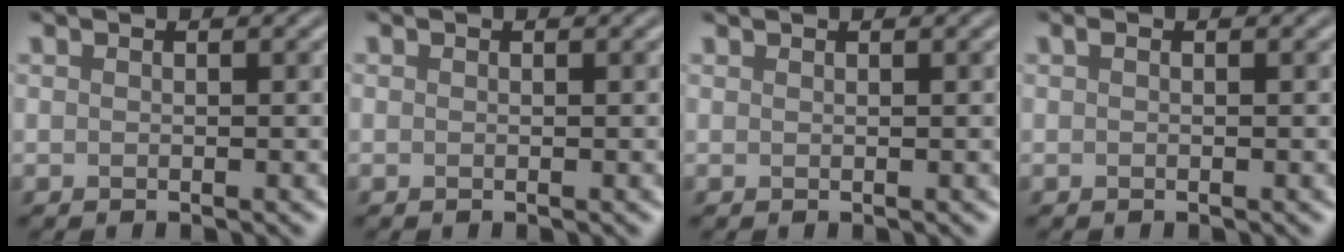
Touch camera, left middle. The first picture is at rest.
{"total": 0.9, "force": [-0.3, -0.5, -0.6], "torque": [0.003, -0.011, 0.007]}
{"total": 0.6, "force": [0.5, -0.1, -0.2], "torque": [0.007, 0.000, 0.007]}
{"total": 1.6, "force": [-0.9, -1.0, -0.9], "torque": [-0.008, -0.013, 0.013]}